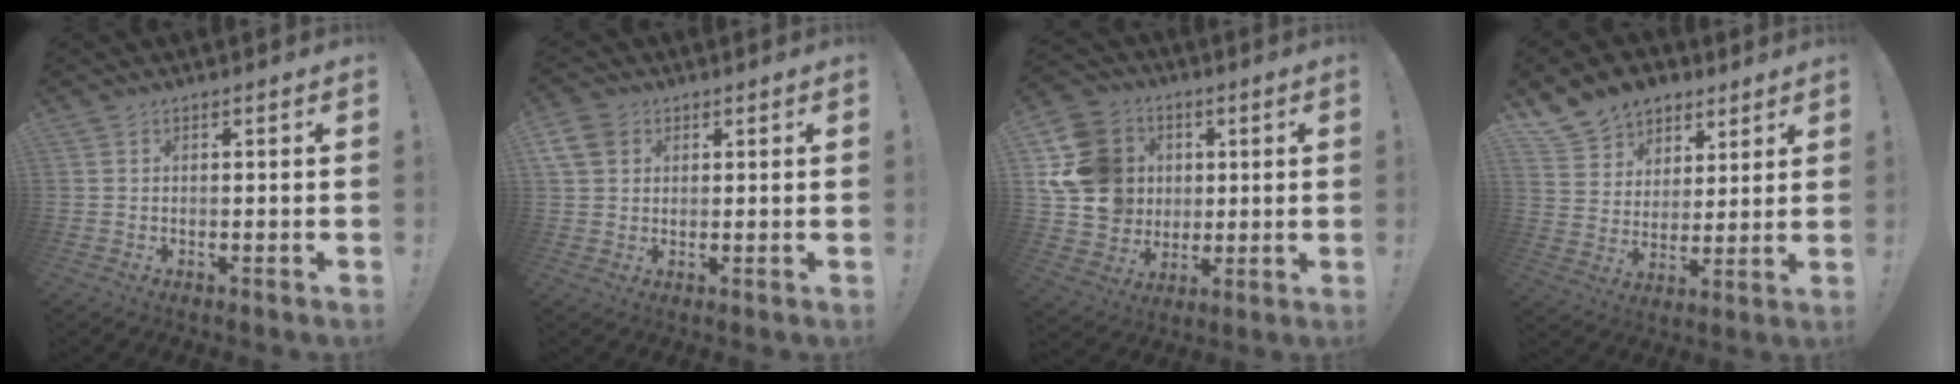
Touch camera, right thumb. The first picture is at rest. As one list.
[{"total": 6.6, "force": [2.8, 5.0, 3.2], "torque": [-0.067, -0.002, 0.057]}, {"total": 16.8, "force": [3.6, 15.0, 6.7], "torque": [-0.116, -0.002, 0.089]}, {"total": 11.6, "force": [7.5, 8.5, 2.7], "torque": [-0.044, -0.052, 0.149]}]